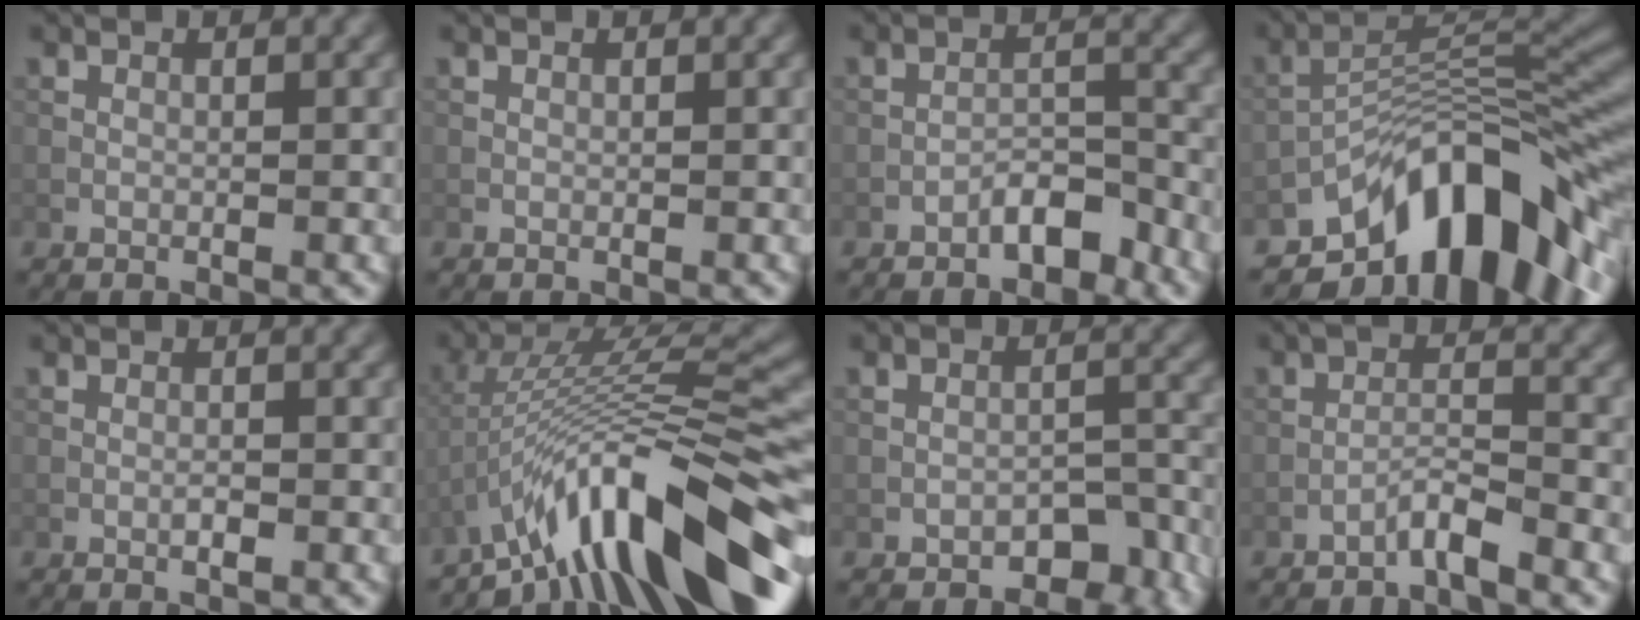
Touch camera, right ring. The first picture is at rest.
{"total": 0.0}
{"total": 3.2, "force": [-2.3, 1.1, 1.8], "torque": [-0.023, 0.017, -0.042]}
{"total": 12.3, "force": [-7.4, 5.0, 8.5], "torque": [-0.111, 0.008, -0.137]}
{"total": 0.9, "force": [-0.3, 0.2, 0.8], "torque": [-0.016, 0.000, -0.007]}
{"total": 12.5, "force": [-7.9, 2.9, 9.2], "torque": [-0.140, 0.028, -0.137]}
{"total": 4.6, "force": [-3.3, 2.4, 2.2], "torque": [-0.014, 0.001, -0.047]}
{"total": 2.3, "force": [-1.9, 0.1, 1.3], "torque": [-0.023, 0.012, -0.040]}